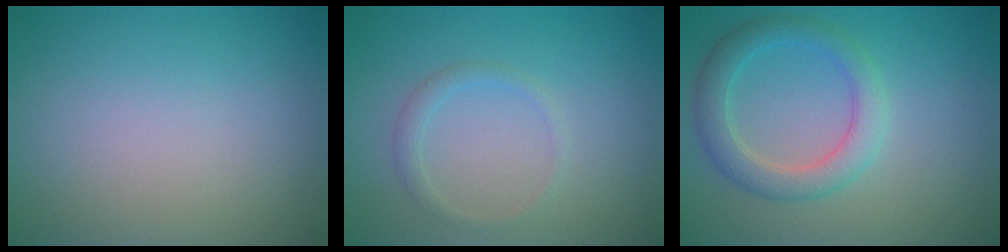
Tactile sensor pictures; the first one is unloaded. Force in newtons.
{"total": 1.2, "press": 1.1, "slide": 0.1}
{"total": 3.6, "press": 3.6, "slide": 0.2}